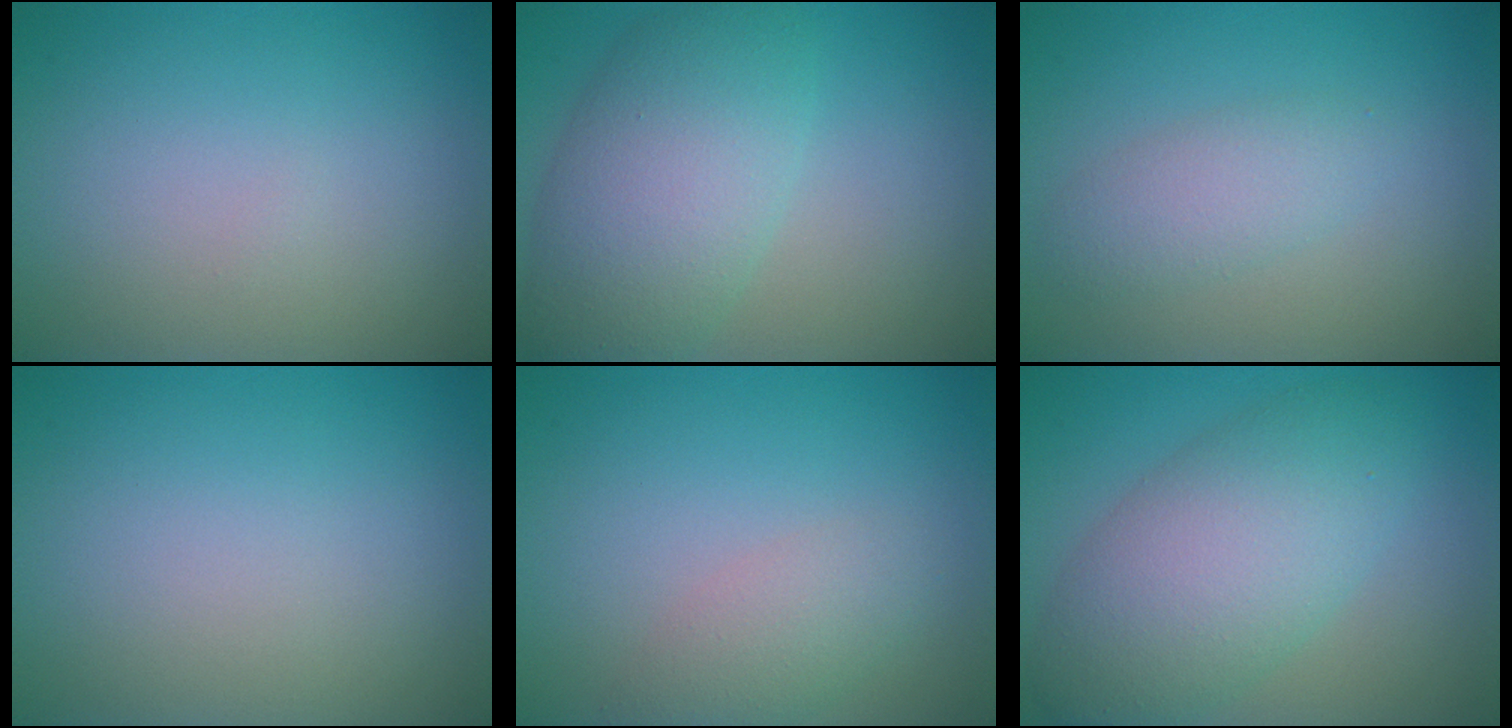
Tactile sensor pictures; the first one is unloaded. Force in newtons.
{"total": 7.4, "press": 7.3, "slide": 0.4}
{"total": 2.4, "press": 2.4, "slide": 0.1}
{"total": 0.0}
{"total": 2.4, "press": 2.4, "slide": 0.2}
{"total": 7.5, "press": 7.5, "slide": 0.1}